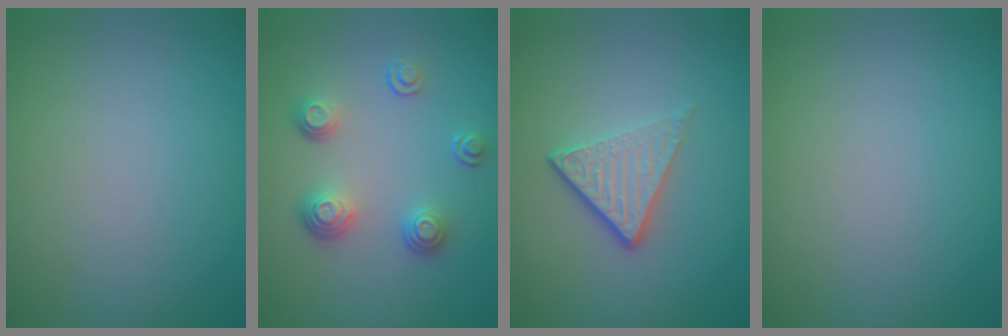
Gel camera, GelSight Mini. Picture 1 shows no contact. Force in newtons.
{"total": 3.4, "press": 2.5, "slide": 2.3}
{"total": 3.7, "press": 2.4, "slide": 2.8}
{"total": 0.0}